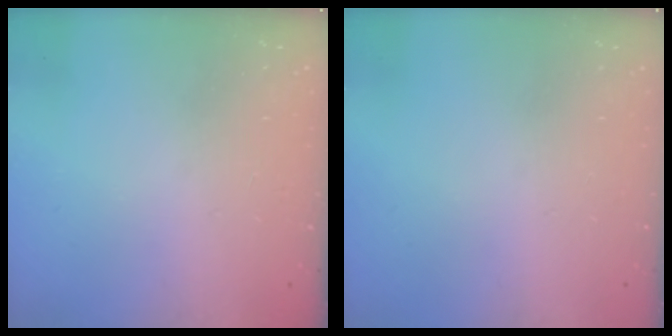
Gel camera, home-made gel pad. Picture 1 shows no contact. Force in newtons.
{"total": 0.0}